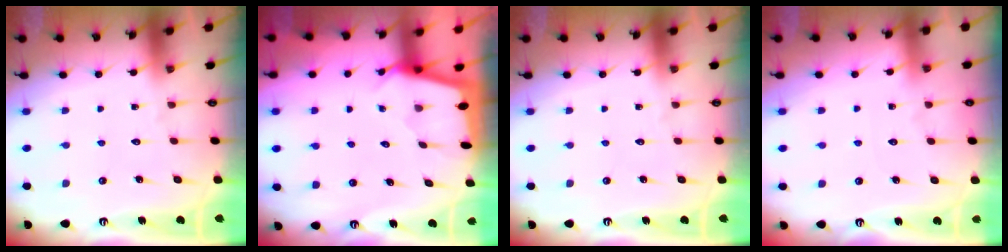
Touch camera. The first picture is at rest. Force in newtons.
{"total": 2.2, "press": 2.2, "slide": 0.3}
{"total": 0.0}
{"total": 2.8, "press": 2.8, "slide": 0.3}